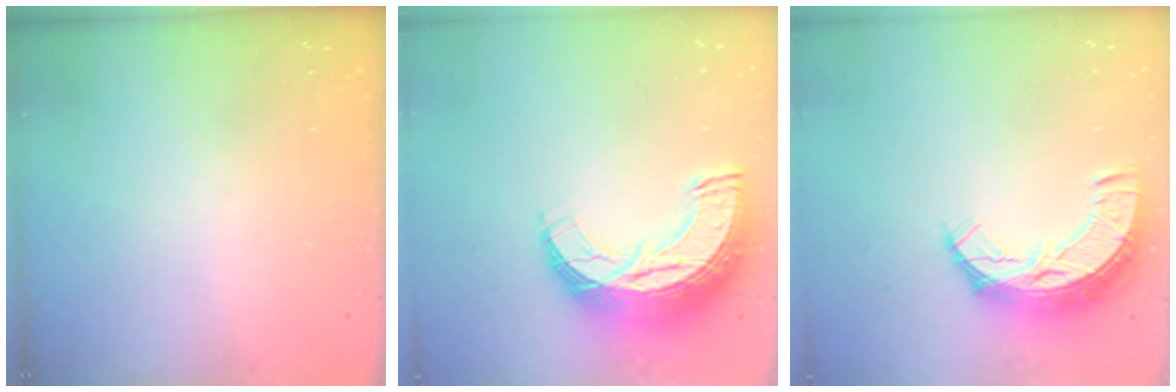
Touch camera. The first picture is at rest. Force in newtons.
{"total": 18.5, "press": 18.5, "slide": 1.0}
{"total": 10.6, "press": 10.6, "slide": 0.8}